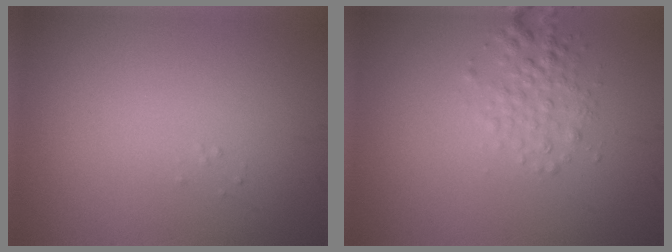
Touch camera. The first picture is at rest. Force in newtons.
{"total": 2.2, "press": 2.2, "slide": 0.0}